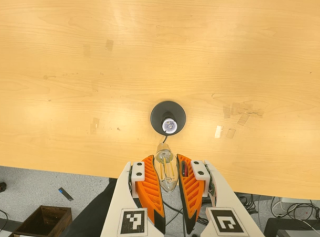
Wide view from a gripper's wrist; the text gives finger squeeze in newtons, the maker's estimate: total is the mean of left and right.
{"total": 21.6, "left": 27.0, "right": 16.3}